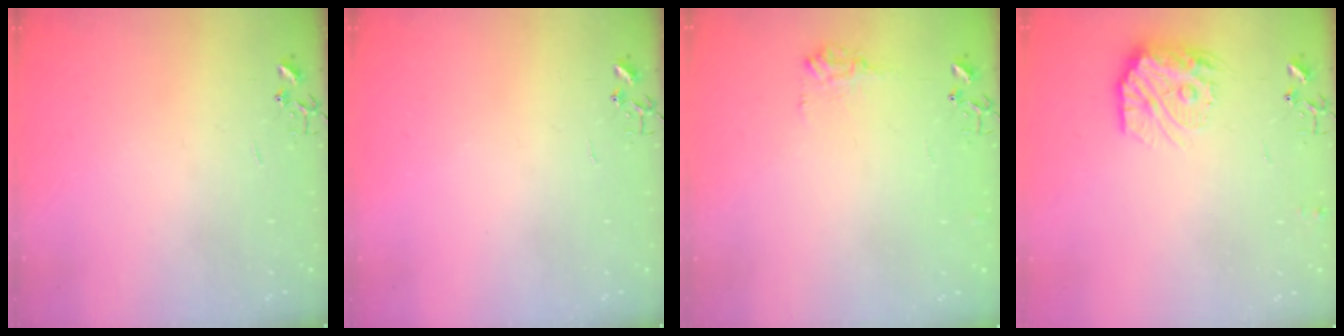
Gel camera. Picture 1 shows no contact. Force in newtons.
{"total": 0.0}
{"total": 9.0, "press": 9.0, "slide": 0.5}
{"total": 13.2, "press": 13.2, "slide": 0.9}